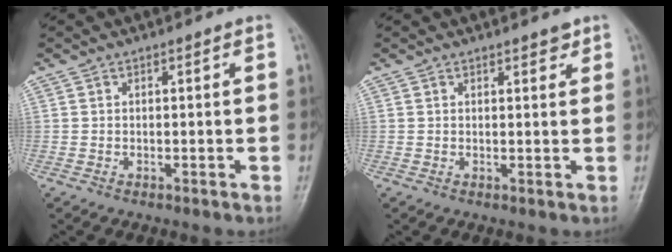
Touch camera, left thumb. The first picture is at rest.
{"total": 1.7, "force": [1.3, 0.6, 0.9], "torque": [-0.006, -0.007, 0.016]}